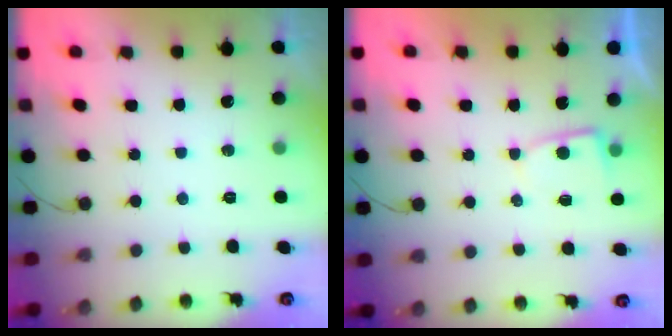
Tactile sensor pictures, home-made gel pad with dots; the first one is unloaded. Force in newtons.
{"total": 2.8, "press": 2.7, "slide": 0.4}